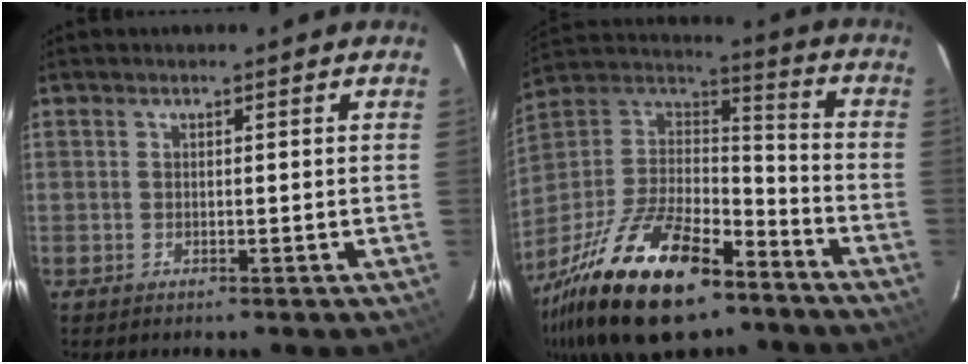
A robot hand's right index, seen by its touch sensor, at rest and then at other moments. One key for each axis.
{"total": 30.7, "fx": -19.7, "fy": 13.0, "fz": 19.7, "tx": -0.398, "ty": -0.020, "tz": -0.320}